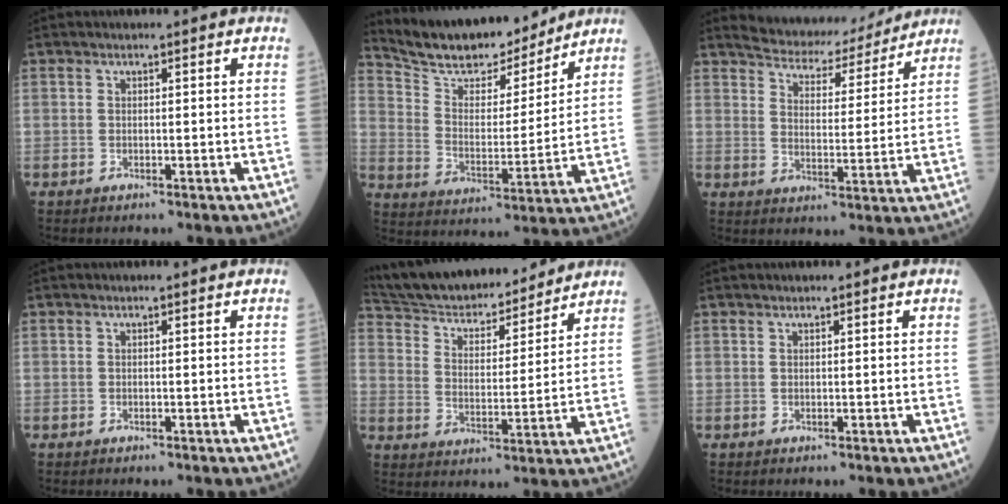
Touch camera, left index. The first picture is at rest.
{"total": 15.3, "force": [14.0, 3.6, 5.2], "torque": [-0.096, -0.002, 0.237]}
{"total": 12.8, "force": [12.0, 2.9, 3.5], "torque": [-0.048, 0.001, 0.170]}
{"total": 0.0}
{"total": 20.4, "force": [18.7, 4.6, 6.9], "torque": [-0.123, 0.015, 0.291]}
{"total": 1.1, "force": [1.0, 0.1, 0.5], "torque": [-0.006, 0.021, 0.019]}